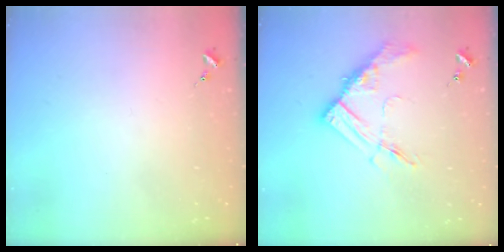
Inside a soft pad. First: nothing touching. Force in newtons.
{"total": 12.4, "press": 12.4, "slide": 0.9}